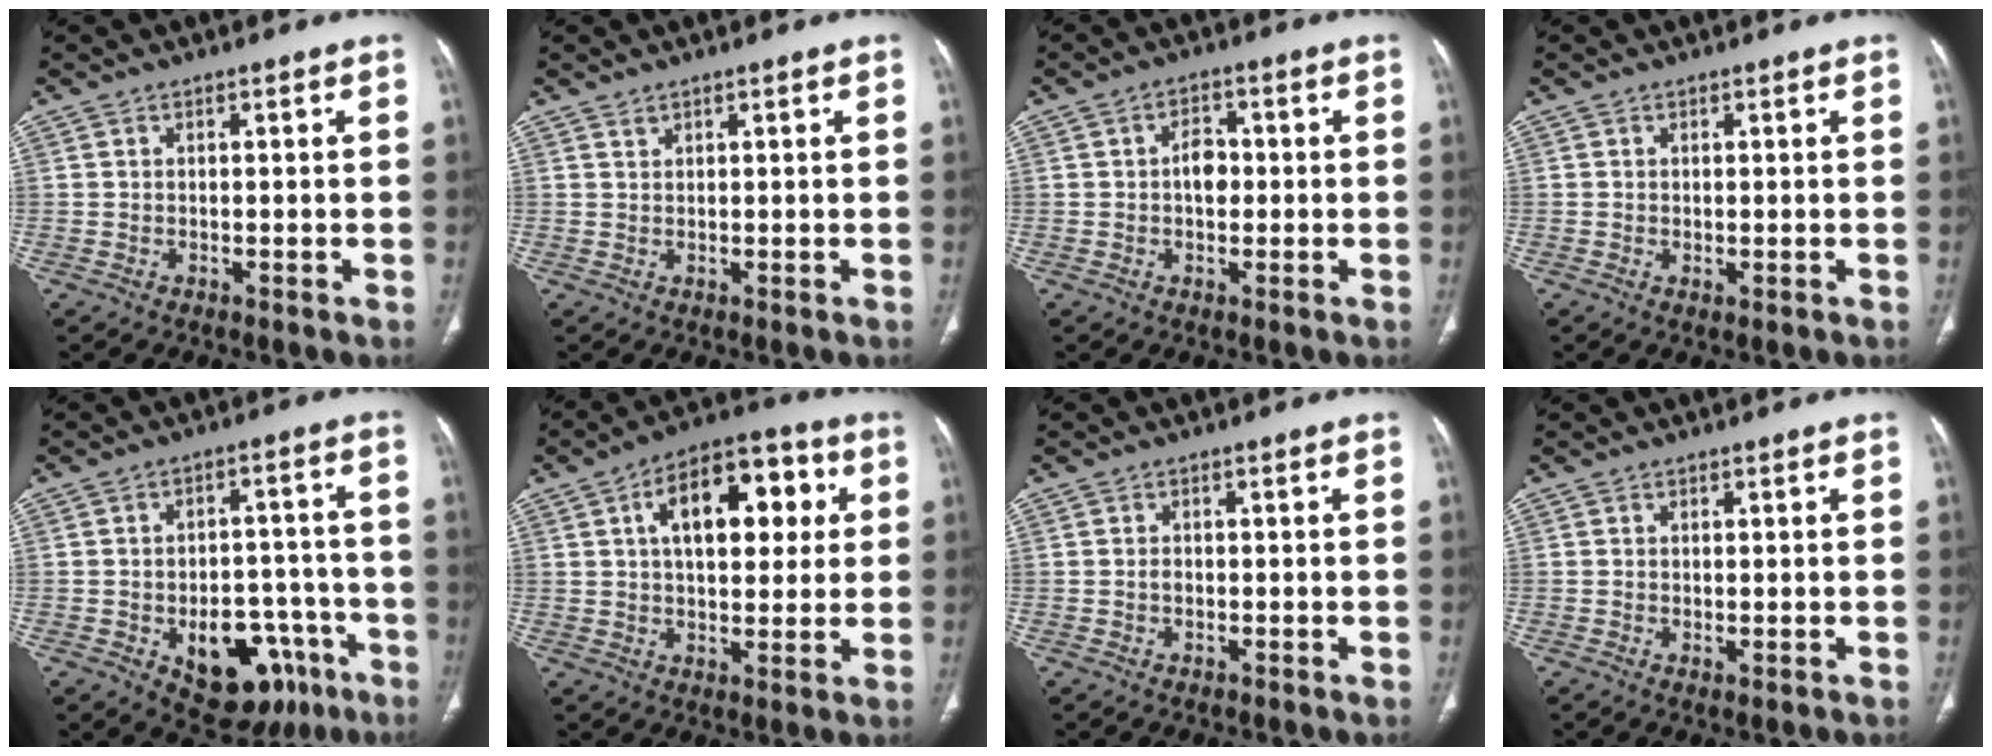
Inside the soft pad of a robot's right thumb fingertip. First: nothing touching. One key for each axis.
{"total": 0.8, "fx": 0.7, "fy": 0.2, "fz": 0.2, "tx": -0.002, "ty": -0.004, "tz": 0.014}
{"total": 4.1, "fx": -0.1, "fy": 2.8, "fz": 2.9, "tx": -0.036, "ty": 0.010, "tz": -0.007}
{"total": 0.9, "fx": -0.1, "fy": 0.4, "fz": 0.8, "tx": -0.018, "ty": -0.005, "tz": 0.001}
{"total": 15.8, "fx": -7.0, "fy": 9.7, "fz": 10.3, "tx": -0.097, "ty": 0.044, "tz": -0.084}
{"total": 16.4, "fx": 4.5, "fy": 8.9, "fz": 13.1, "tx": -0.161, "ty": 0.017, "tz": 0.063}
{"total": 1.1, "fx": -0.2, "fy": 0.8, "fz": 0.8, "tx": -0.013, "ty": 0.001, "tz": -0.002}
{"total": 1.1, "fx": -0.1, "fy": 0.5, "fz": 0.9, "tx": -0.021, "ty": -0.006, "tz": 0.001}